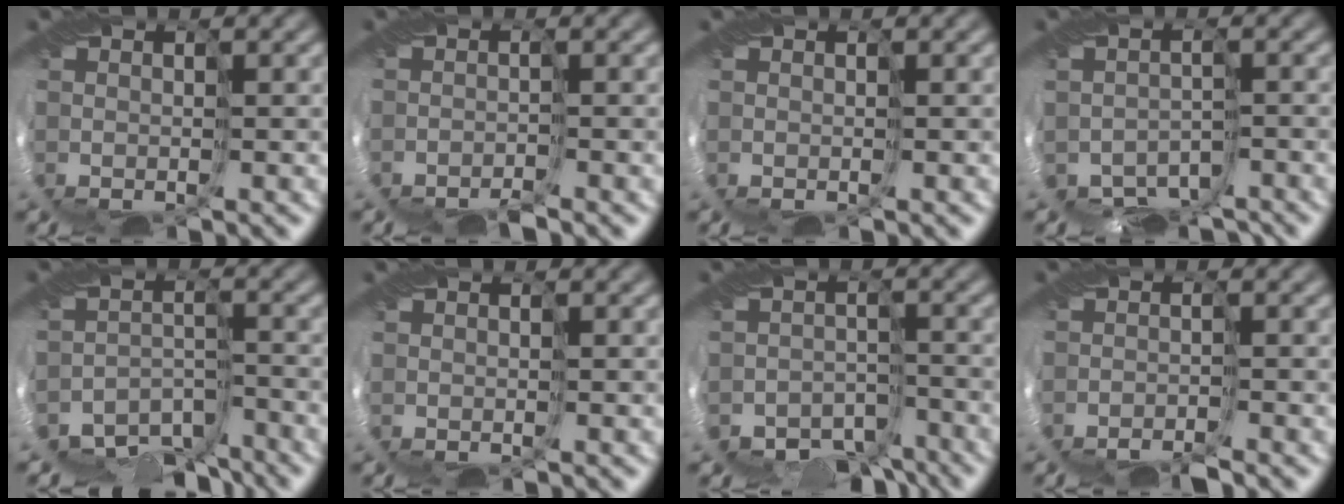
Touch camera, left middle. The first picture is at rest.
{"total": 1.9, "force": [-1.9, -0.2, -0.1], "torque": [0.013, -0.002, -0.041]}
{"total": 0.0}
{"total": 4.2, "force": [-4.0, 1.5, 0.1], "torque": [0.003, -0.018, -0.069]}
{"total": 8.6, "force": [-8.3, 2.2, 0.8], "torque": [-0.002, -0.012, -0.133]}
{"total": 0.0}
{"total": 7.0, "force": [-6.0, 3.4, 0.9], "torque": [-0.002, -0.018, -0.093]}
{"total": 2.8, "force": [-2.8, 0.2, 0.4], "torque": [0.011, -0.001, -0.050]}